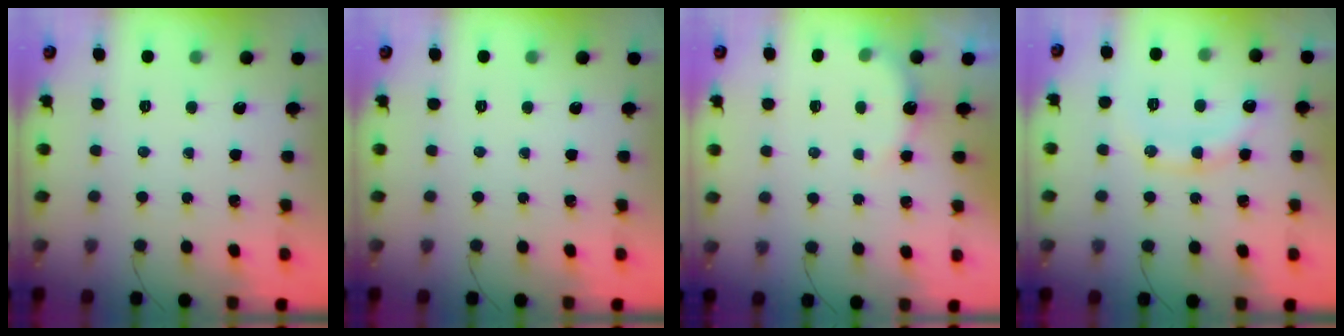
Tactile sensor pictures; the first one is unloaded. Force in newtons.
{"total": 0.0}
{"total": 3.8, "press": 3.7, "slide": 0.8}
{"total": 13.5, "press": 13.5, "slide": 1.0}